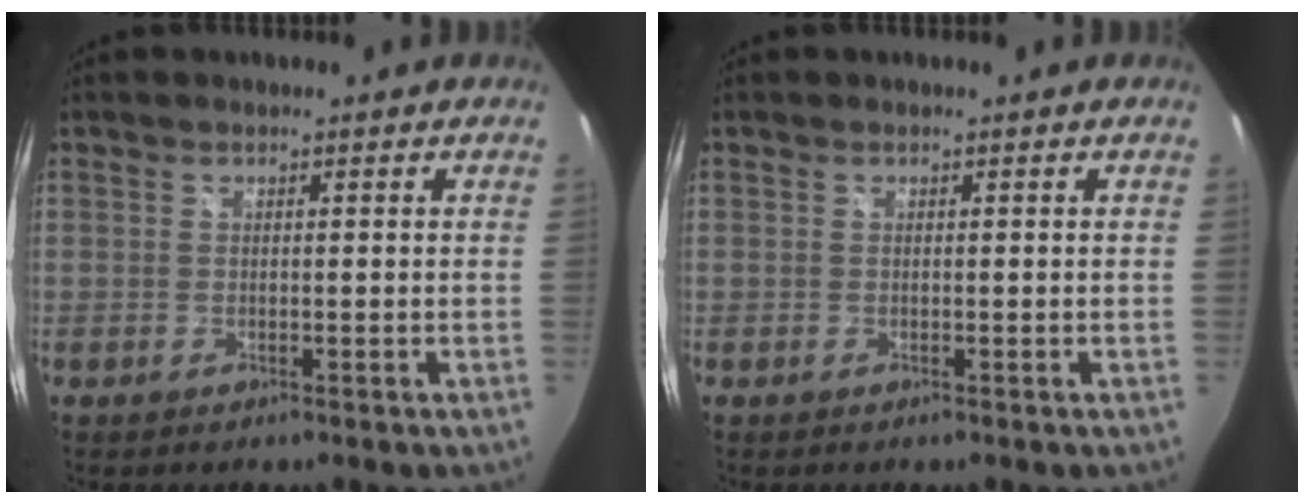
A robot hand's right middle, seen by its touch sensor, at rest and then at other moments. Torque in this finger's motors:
{"motor_torque": [0.00, 0.00, 0.00, 0.00]}